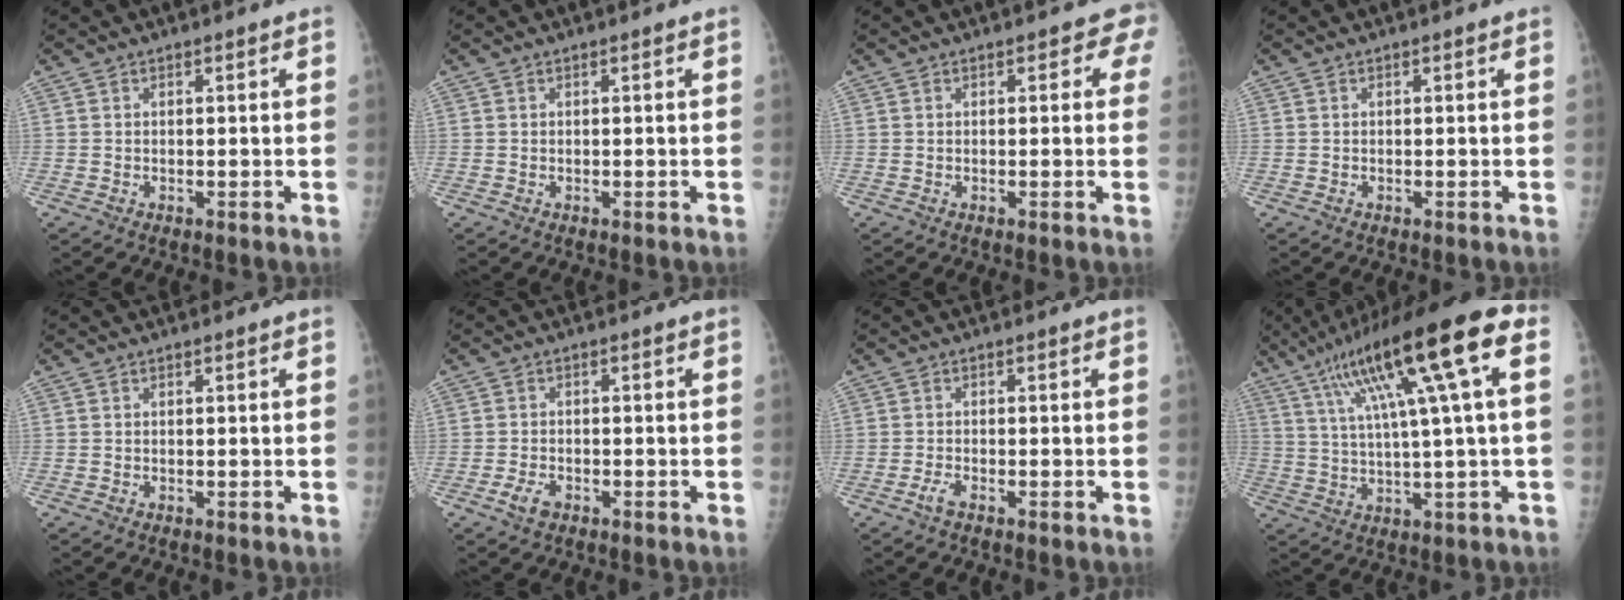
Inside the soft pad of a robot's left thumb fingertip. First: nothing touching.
{"total": 0.0}
{"total": 2.6, "force": [1.0, 1.7, 1.8], "torque": [0.011, 0.003, -0.001]}
{"total": 0.0}
{"total": 0.0}
{"total": 3.0, "force": [-1.7, 1.8, 1.8], "torque": [-0.034, 0.007, -0.029]}
{"total": 1.8, "force": [-1.2, 0.6, 1.2], "torque": [-0.030, 0.004, -0.027]}
{"total": 19.3, "force": [7.0, 2.5, 17.8], "torque": [-0.300, 0.018, 0.112]}